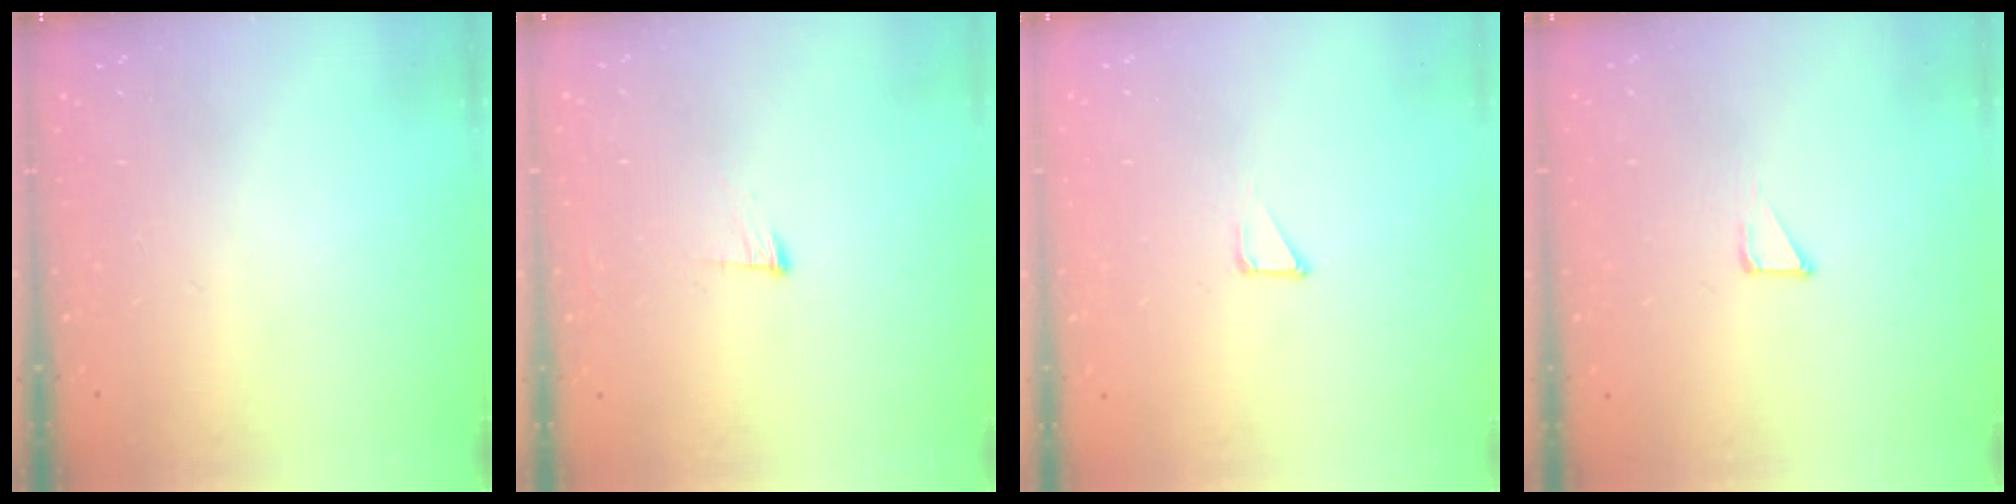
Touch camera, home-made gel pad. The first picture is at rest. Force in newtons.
{"total": 6.5, "press": 6.4, "slide": 1.4}
{"total": 1.2, "press": 1.2, "slide": 0.0}
{"total": 2.1, "press": 2.1, "slide": 0.1}